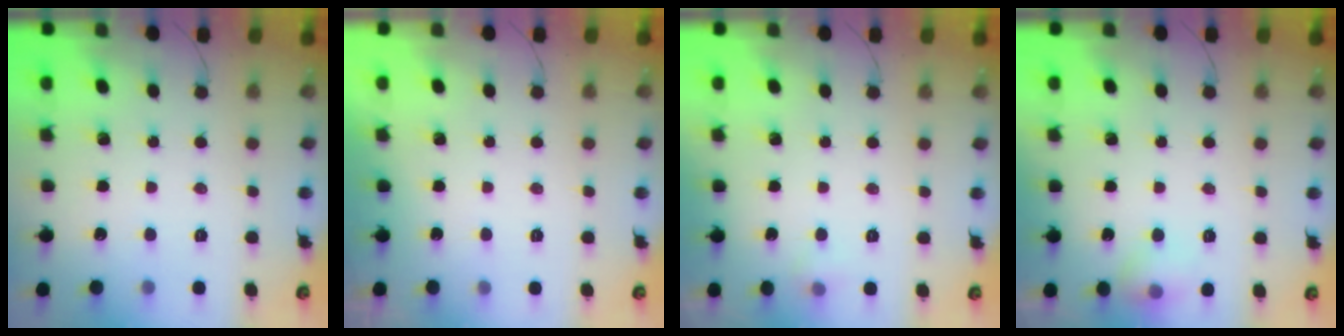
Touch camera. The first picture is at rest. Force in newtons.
{"total": 0.0}
{"total": 5.8, "press": 3.2, "slide": 4.9}
{"total": 7.8, "press": 7.6, "slide": 1.6}